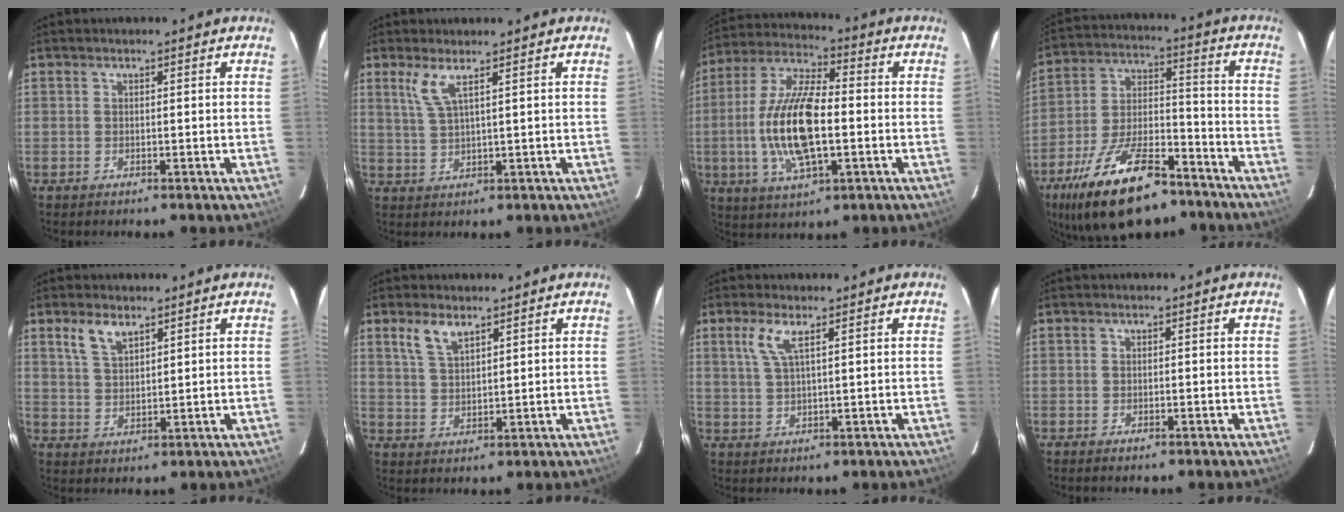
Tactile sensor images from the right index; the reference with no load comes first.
{"total": 3.6, "force": [2.1, 0.0, 2.9], "torque": [-0.065, -0.003, 0.048]}
{"total": 16.3, "force": [-2.4, 6.0, 14.9], "torque": [-0.308, 0.001, -0.046]}
{"total": 21.6, "force": [-14.4, 8.8, 13.5], "torque": [-0.258, -0.006, -0.236]}
{"total": 4.7, "force": [3.1, 2.1, 2.9], "torque": [-0.057, 0.005, 0.064]}
{"total": 4.7, "force": [3.2, 1.9, 3.0], "torque": [-0.060, 0.004, 0.066]}
{"total": 3.6, "force": [1.9, 0.1, 3.1], "torque": [-0.068, 0.001, 0.043]}
{"total": 0.7, "force": [-0.6, 0.2, 0.3], "torque": [-0.009, -0.002, -0.013]}